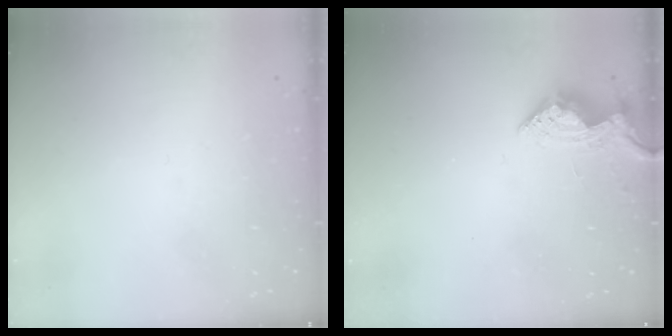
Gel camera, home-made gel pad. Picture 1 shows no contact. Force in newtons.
{"total": 10.1, "press": 10.1, "slide": 0.4}